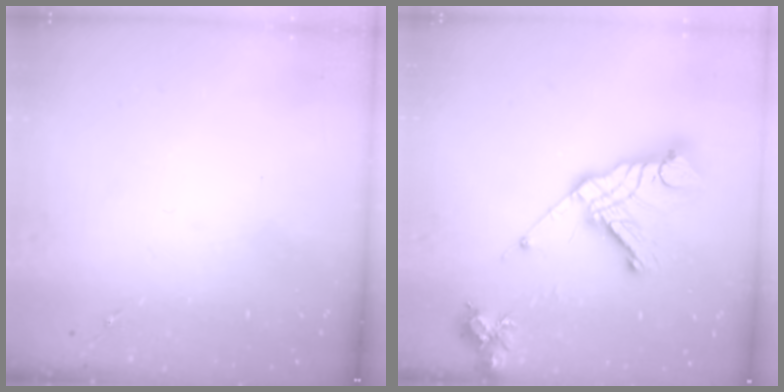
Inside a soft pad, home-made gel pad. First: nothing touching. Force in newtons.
{"total": 19.8, "press": 19.6, "slide": 2.6}